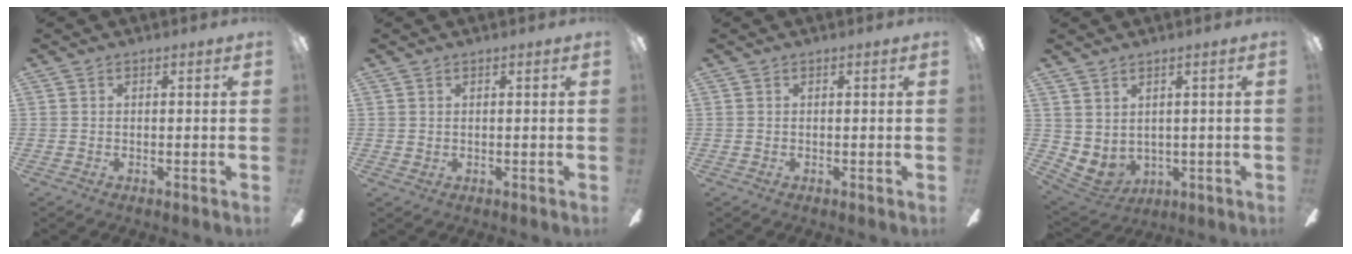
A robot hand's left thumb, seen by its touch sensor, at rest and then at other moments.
{"total": 0.7, "force": [0.7, 0.2, 0.0], "torque": [0.000, 0.001, 0.012]}
{"total": 0.0}
{"total": 3.9, "force": [1.9, 2.9, 1.7], "torque": [-0.054, -0.016, 0.039]}